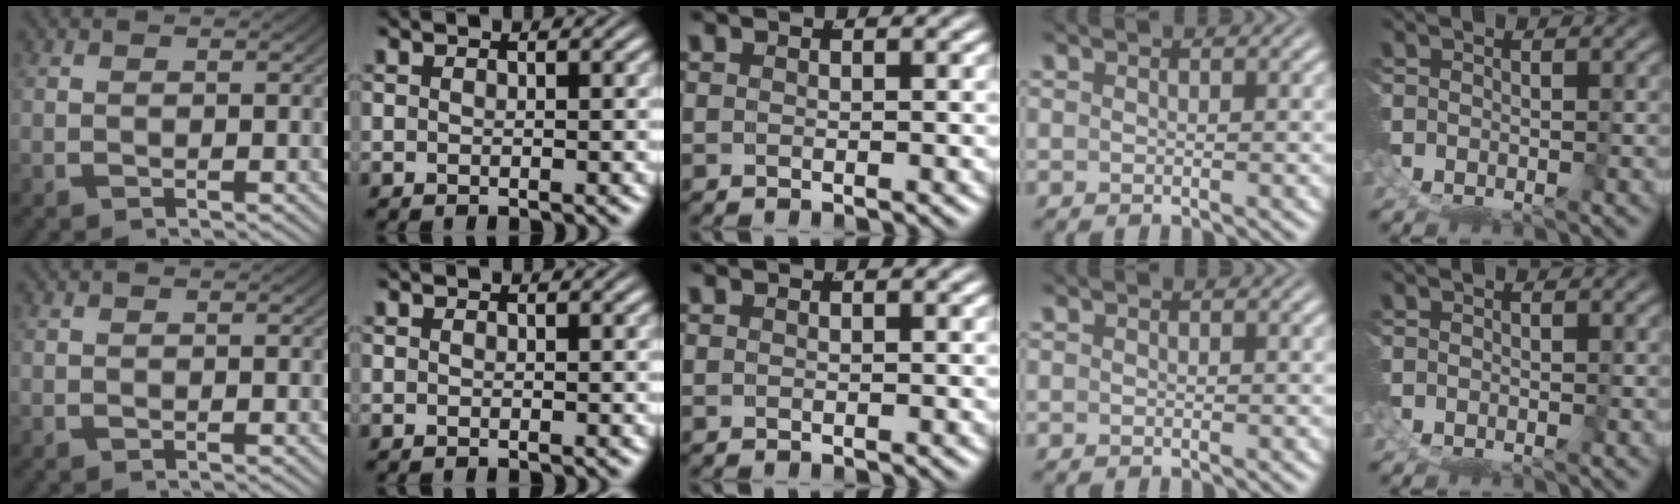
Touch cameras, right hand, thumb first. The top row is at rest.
{}